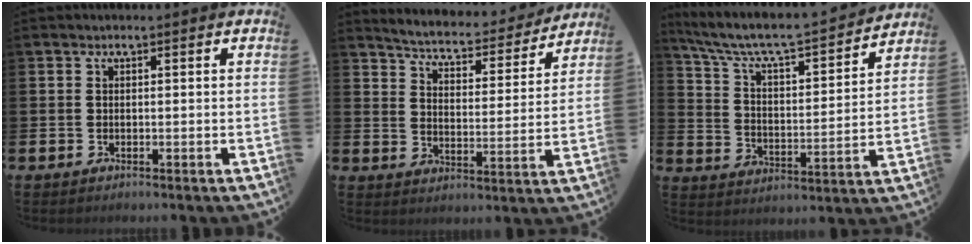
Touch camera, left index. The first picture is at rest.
{"total": 4.9, "force": [4.7, 0.8, 0.9], "torque": [-0.046, -0.041, 0.076]}
{"total": 7.6, "force": [6.9, 1.3, 2.9], "torque": [-0.088, -0.054, 0.112]}